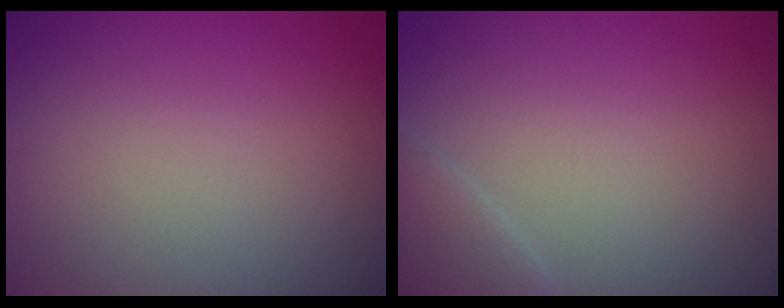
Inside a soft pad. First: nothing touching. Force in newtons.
{"total": 2.0, "press": 2.0, "slide": 0.2}